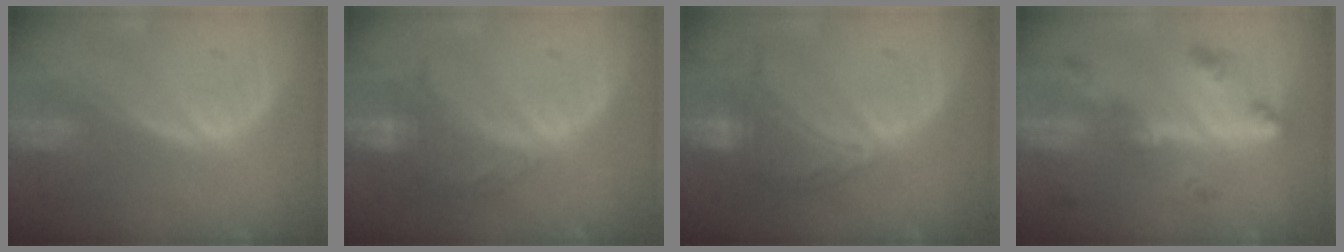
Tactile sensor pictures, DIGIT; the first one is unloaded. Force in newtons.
{"total": 6.6, "press": 6.2, "slide": 2.2}
{"total": 7.2, "press": 7.2, "slide": 0.2}
{"total": 6.8, "press": 6.0, "slide": 3.3}